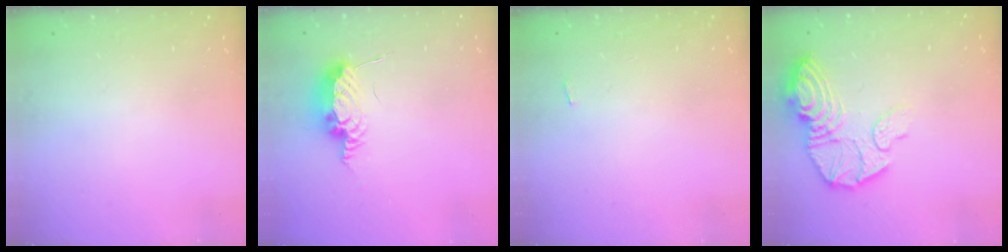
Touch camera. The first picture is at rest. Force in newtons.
{"total": 8.5, "press": 8.3, "slide": 1.8}
{"total": 2.3, "press": 2.3, "slide": 0.3}
{"total": 16.1, "press": 16.0, "slide": 1.4}